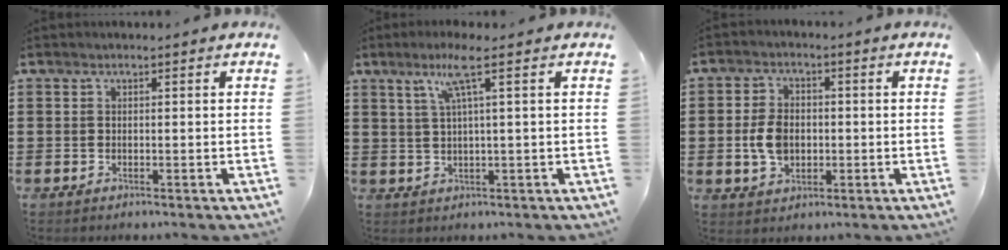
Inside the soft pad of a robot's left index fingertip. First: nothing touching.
{"total": 5.4, "force": [2.3, -0.2, 4.9], "torque": [-0.102, -0.001, 0.035]}
{"total": 5.5, "force": [-0.5, 3.7, 4.0], "torque": [-0.098, 0.003, -0.015]}